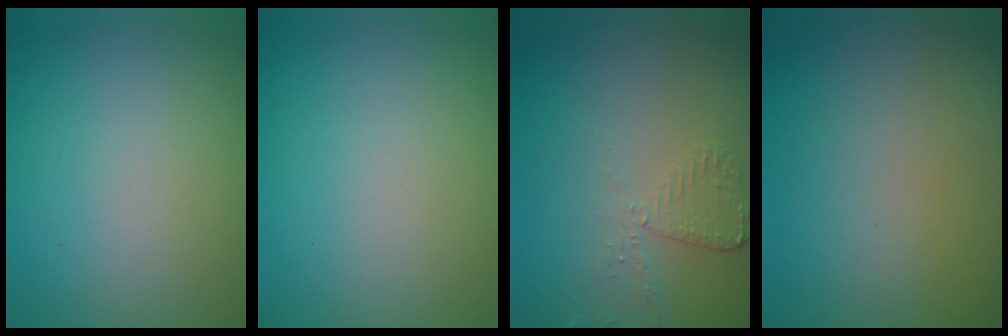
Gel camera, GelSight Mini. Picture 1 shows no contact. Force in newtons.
{"total": 0.0}
{"total": 1.9, "press": 1.9, "slide": 0.4}
{"total": 0.0}